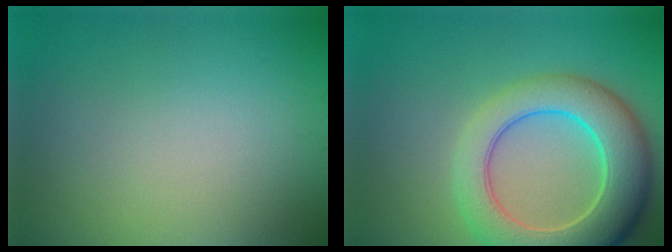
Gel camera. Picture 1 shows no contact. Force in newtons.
{"total": 9.1, "press": 9.1, "slide": 0.8}